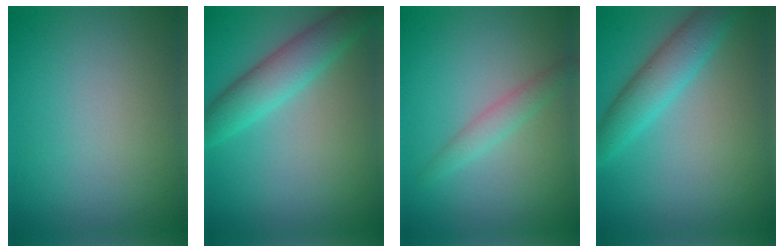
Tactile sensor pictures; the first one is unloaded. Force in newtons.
{"total": 4.5, "press": 4.5, "slide": 0.1}
{"total": 1.9, "press": 1.9, "slide": 0.0}
{"total": 4.1, "press": 4.1, "slide": 0.1}